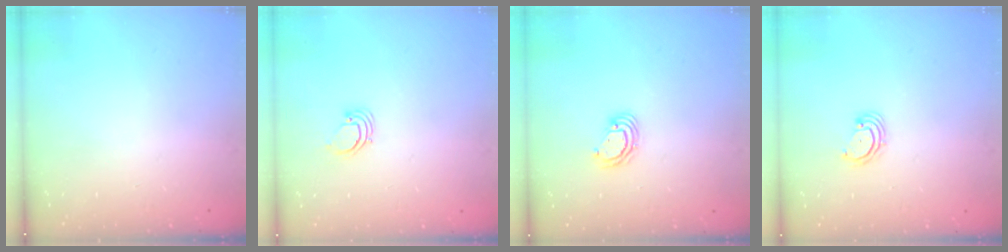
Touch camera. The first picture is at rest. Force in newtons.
{"total": 1.9, "press": 1.9, "slide": 0.1}
{"total": 4.5, "press": 4.5, "slide": 0.1}
{"total": 2.6, "press": 2.6, "slide": 0.3}